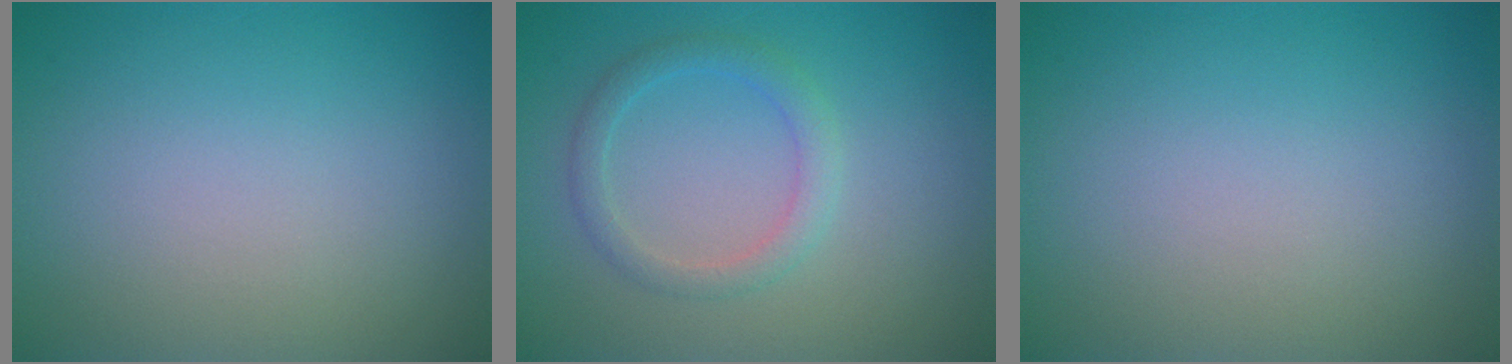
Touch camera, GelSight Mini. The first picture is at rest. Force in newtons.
{"total": 2.1, "press": 2.1, "slide": 0.1}
{"total": 0.0}